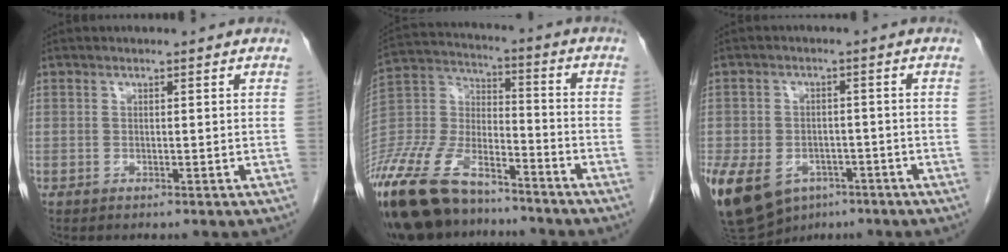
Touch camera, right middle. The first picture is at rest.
{"total": 21.2, "force": [-16.8, 7.5, 10.5], "torque": [-0.261, -0.012, -0.314]}
{"total": 19.5, "force": [-9.5, 13.8, 10.0], "torque": [-0.283, -0.017, -0.139]}